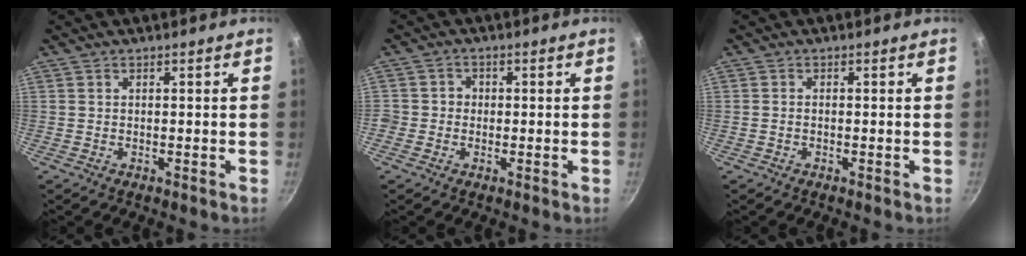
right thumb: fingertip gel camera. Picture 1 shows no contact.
{"total": 2.6, "force": [-0.6, 2.5, 0.6], "torque": [0.006, 0.007, -0.017]}
{"total": 0.6, "force": [-0.3, 0.4, 0.4], "torque": [-0.008, 0.004, -0.007]}